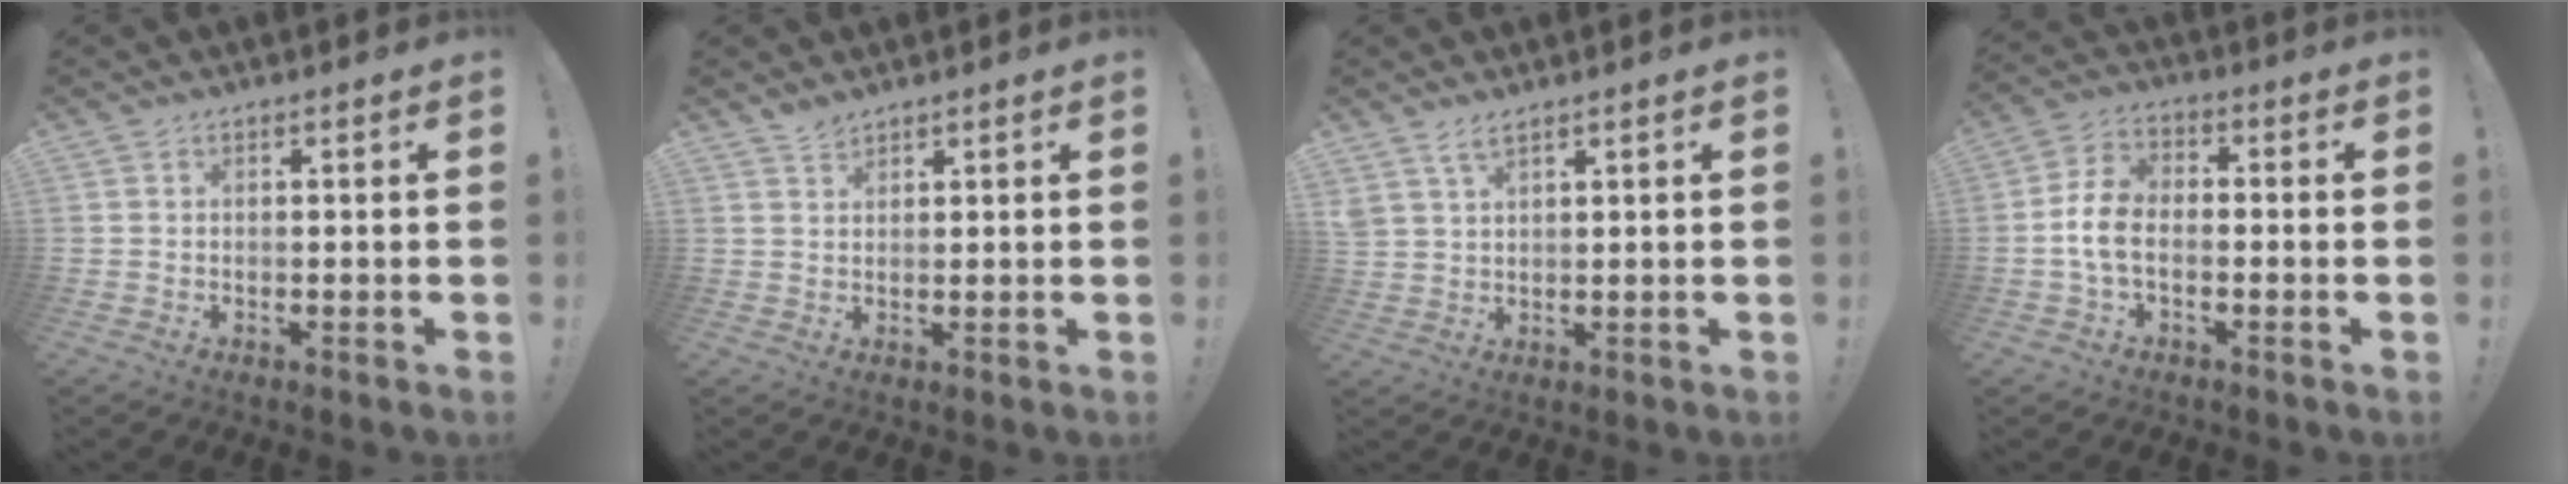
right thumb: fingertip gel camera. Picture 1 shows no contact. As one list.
[{"total": 2.4, "force": [2.1, 0.7, 0.7], "torque": [-0.002, -0.015, 0.036]}, {"total": 3.9, "force": [2.9, 1.0, 2.4], "torque": [-0.046, -0.014, 0.054]}, {"total": 8.8, "force": [-2.2, 5.3, 6.7], "torque": [-0.144, 0.012, -0.036]}]